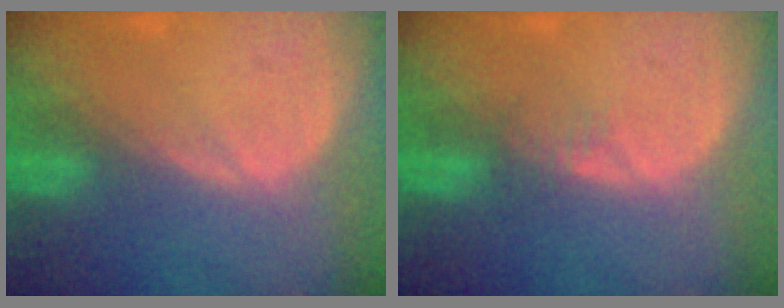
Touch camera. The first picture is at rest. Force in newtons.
{"total": 1.5, "press": 1.5, "slide": 0.2}